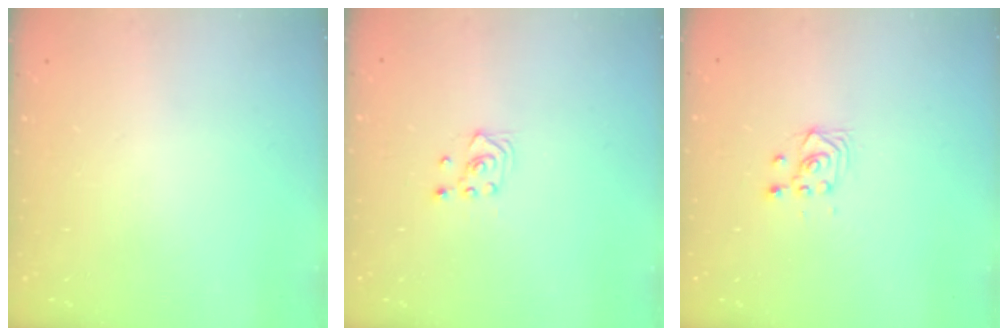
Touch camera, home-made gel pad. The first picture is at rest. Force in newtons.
{"total": 3.0, "press": 2.6, "slide": 1.5}
{"total": 2.9, "press": 2.9, "slide": 0.6}